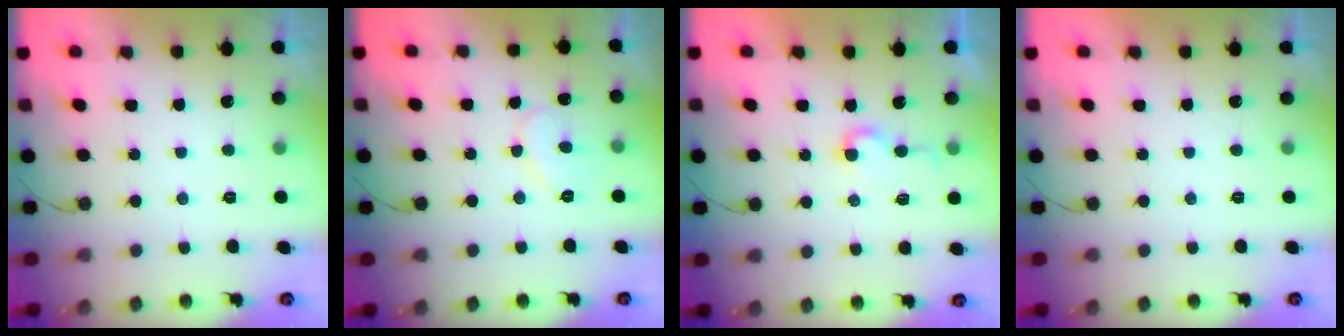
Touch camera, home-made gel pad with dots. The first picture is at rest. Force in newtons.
{"total": 7.5, "press": 7.5, "slide": 0.4}
{"total": 4.0, "press": 4.0, "slide": 0.5}
{"total": 1.7, "press": 1.7, "slide": 0.1}